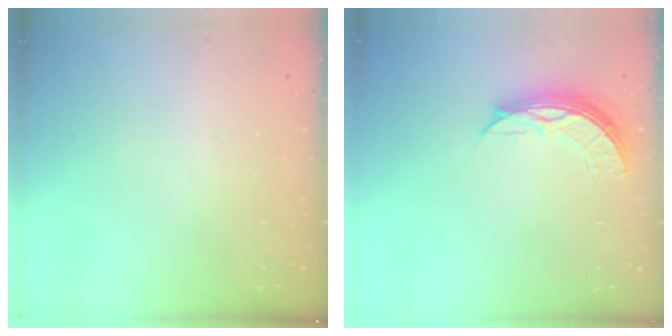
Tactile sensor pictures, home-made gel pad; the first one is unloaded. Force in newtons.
{"total": 8.8, "press": 8.7, "slide": 0.6}